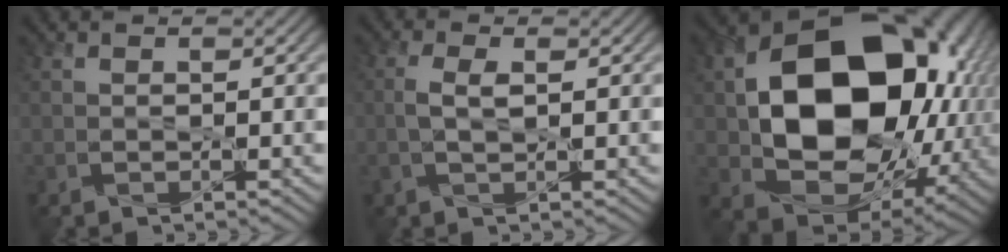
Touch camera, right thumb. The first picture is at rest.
{"total": 2.3, "force": [0.1, 0.8, 2.2], "torque": [-0.054, 0.004, 0.002]}
{"total": 20.1, "force": [1.4, 14.9, 13.5], "torque": [-0.260, -0.052, 0.062]}